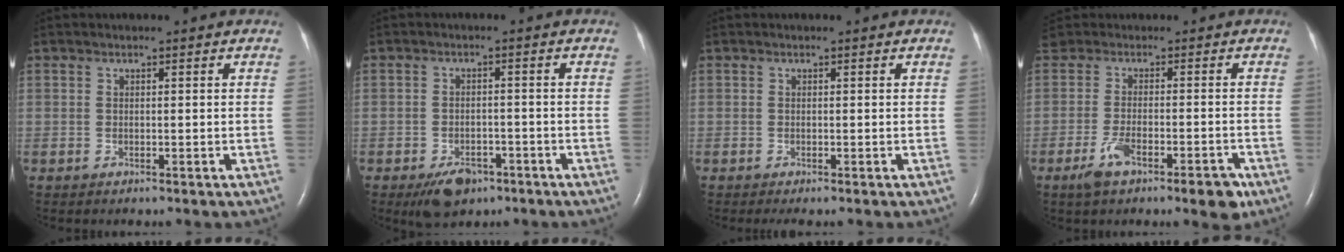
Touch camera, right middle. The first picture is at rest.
{"total": 5.3, "force": [-3.4, 2.9, 2.8], "torque": [-0.050, 0.000, -0.050]}
{"total": 0.8, "force": [-0.6, 0.0, 0.5], "torque": [-0.009, -0.003, -0.010]}
{"total": 8.0, "force": [-3.4, 3.9, 6.1], "torque": [-0.105, -0.003, -0.052]}